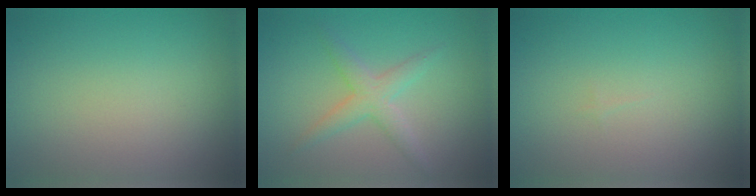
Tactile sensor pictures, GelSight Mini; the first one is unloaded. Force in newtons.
{"total": 2.5, "press": 2.5, "slide": 0.0}
{"total": 0.0}